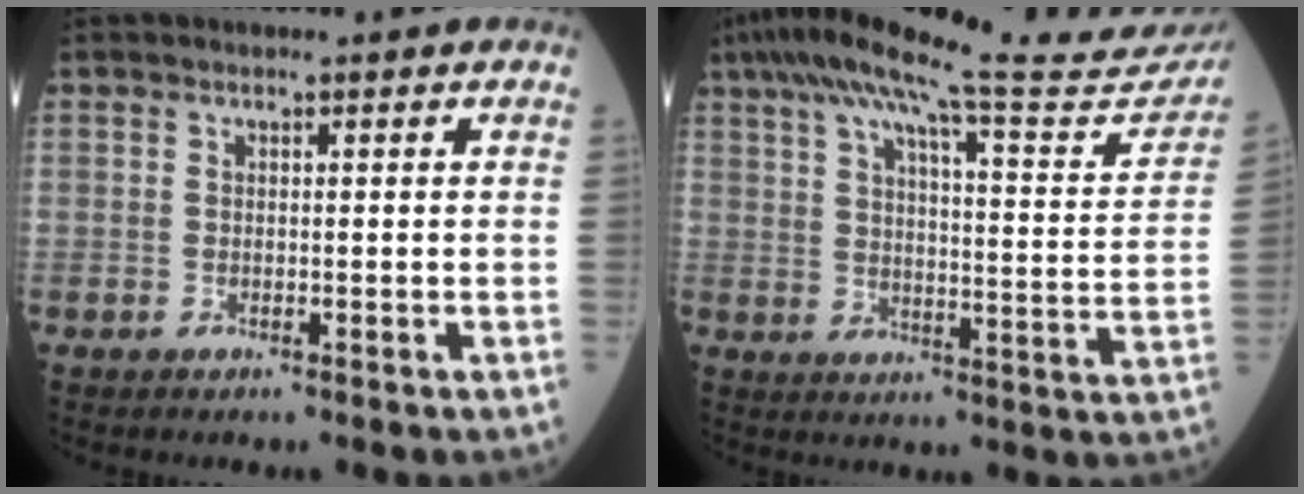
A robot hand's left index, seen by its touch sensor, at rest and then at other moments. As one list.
[{"total": 25.1, "force": [22.4, 2.1, 11.1], "torque": [-0.175, -0.039, 0.280]}]